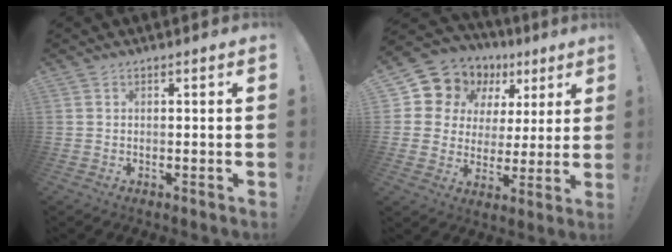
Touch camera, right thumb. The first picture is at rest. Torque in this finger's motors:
{"motor_torque": [0.37, 0.40, 0.29, -0.10, 0.07]}